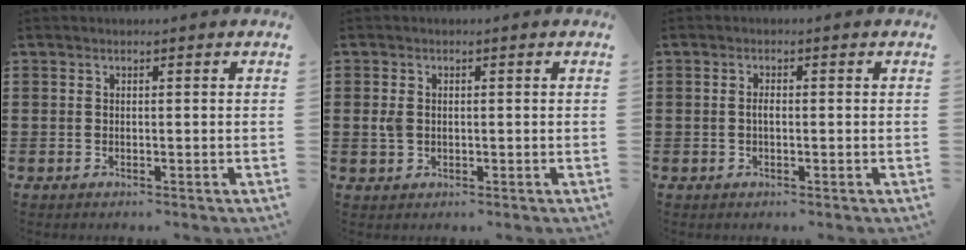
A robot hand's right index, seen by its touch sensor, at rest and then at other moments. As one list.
[{"total": 2.1, "force": [0.1, 1.5, 1.4], "torque": [-0.038, 0.005, -0.001]}, {"total": 1.4, "force": [-0.2, 0.5, 1.3], "torque": [-0.025, 0.000, -0.003]}]